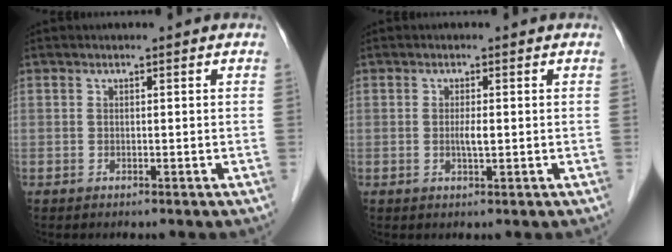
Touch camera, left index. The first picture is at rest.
{"total": 1.6, "force": [0.0, 0.3, 1.6], "torque": [-0.032, -0.001, 0.000]}